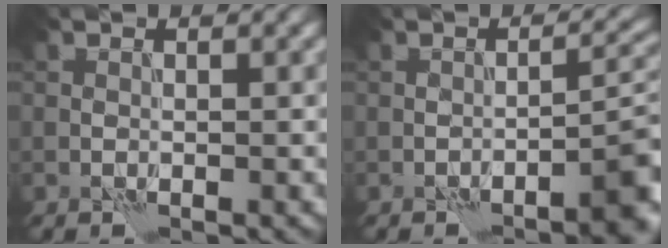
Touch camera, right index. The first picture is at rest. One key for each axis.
{"total": 4.5, "fx": -2.7, "fy": 0.8, "fz": 3.5, "tx": -0.041, "ty": 0.018, "tz": -0.038}